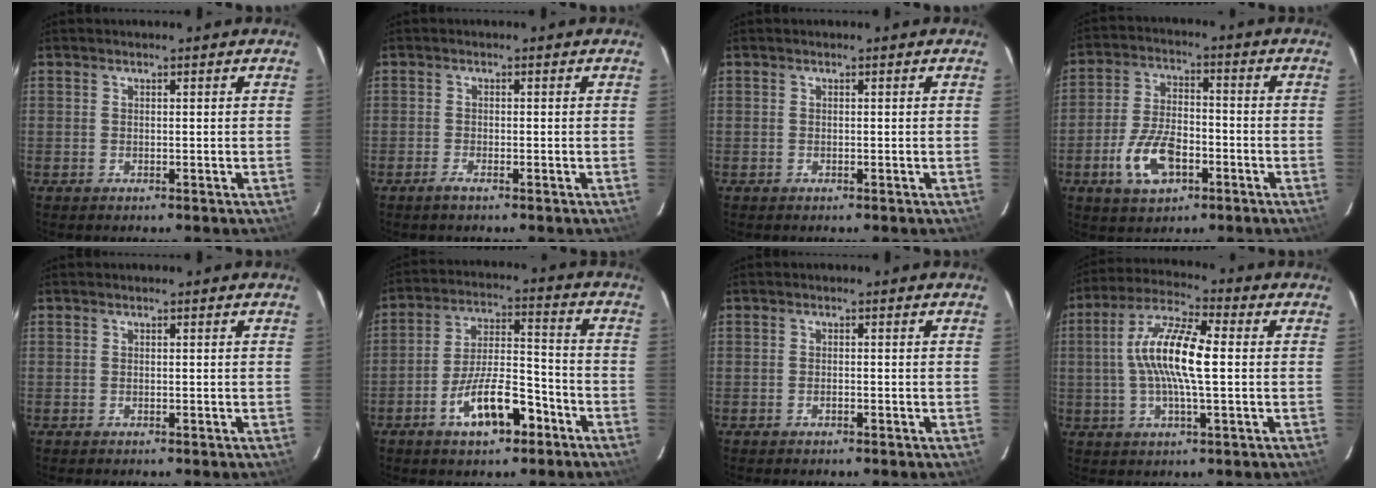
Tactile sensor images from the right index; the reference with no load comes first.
{"total": 1.5, "force": [-1.1, 0.2, 0.9], "torque": [-0.024, -0.002, -0.023]}
{"total": 0.0}
{"total": 10.6, "force": [-4.5, 5.6, 7.8], "torque": [-0.165, 0.005, -0.075]}
{"total": 0.0}
{"total": 11.9, "force": [-6.4, 4.2, 9.1], "torque": [-0.168, 0.010, -0.103]}
{"total": 0.7, "force": [-0.5, 0.2, 0.5], "torque": [-0.010, 0.003, -0.009]}
{"total": 12.4, "force": [0.4, 2.7, 12.1], "torque": [-0.237, 0.014, 0.000]}